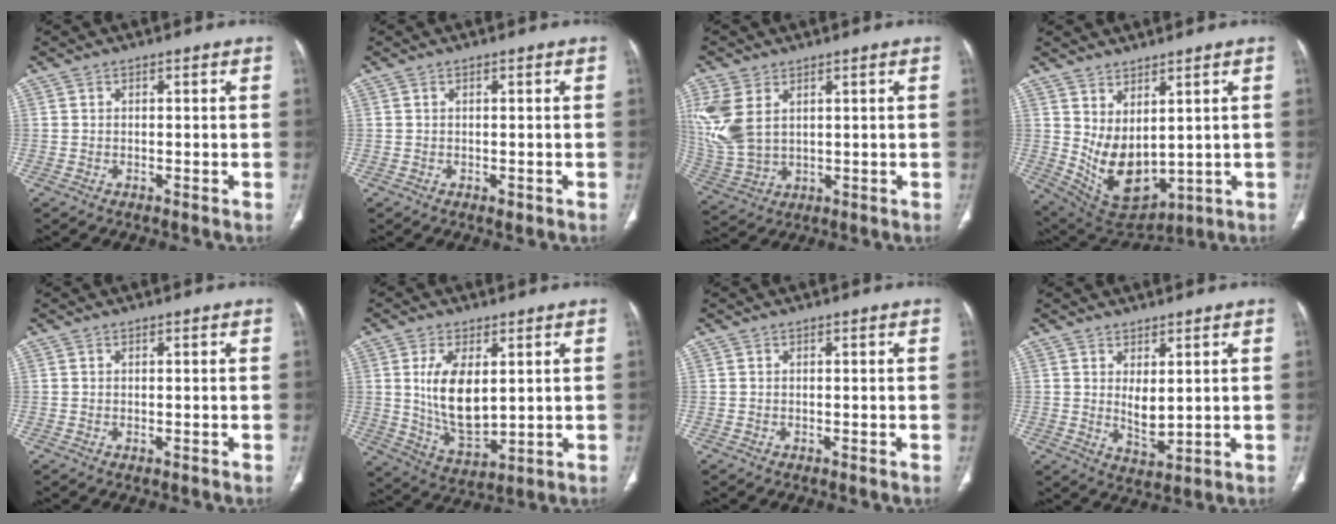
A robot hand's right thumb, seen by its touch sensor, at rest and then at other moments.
{"total": 1.2, "force": [-0.1, 0.7, 1.0], "torque": [-0.016, -0.003, 0.003]}
{"total": 11.4, "force": [3.8, 7.2, 8.0], "torque": [-0.193, -0.008, 0.094]}
{"total": 11.4, "force": [2.3, 6.6, 9.0], "torque": [-0.143, -0.032, 0.077]}
{"total": 0.0}
{"total": 11.7, "force": [2.3, 6.2, 9.7], "torque": [-0.167, -0.025, 0.058]}
{"total": 0.0}
{"total": 4.8, "force": [1.3, 2.3, 3.9], "torque": [-0.061, -0.023, 0.036]}